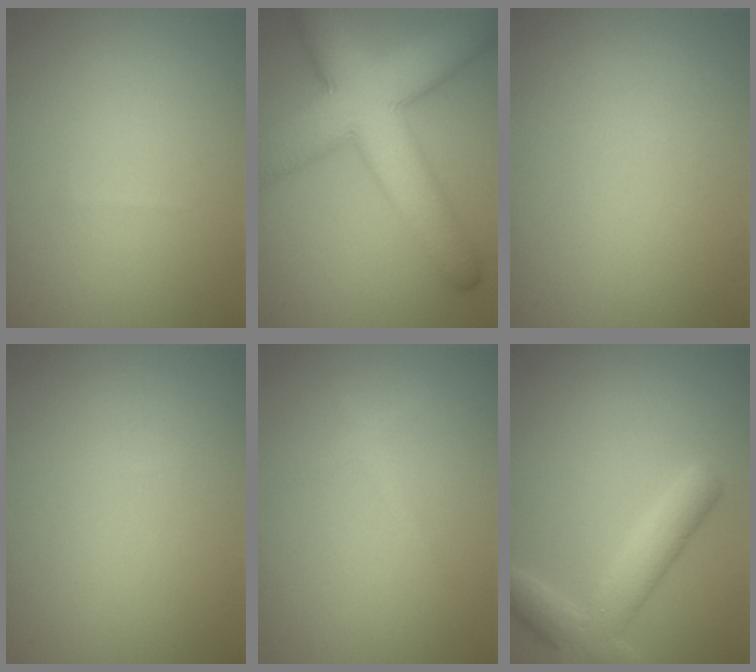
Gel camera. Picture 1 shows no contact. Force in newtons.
{"total": 12.2, "press": 12.2, "slide": 0.3}
{"total": 0.0}
{"total": 0.0}
{"total": 1.1, "press": 1.1, "slide": 0.0}
{"total": 4.6, "press": 4.6, "slide": 0.2}